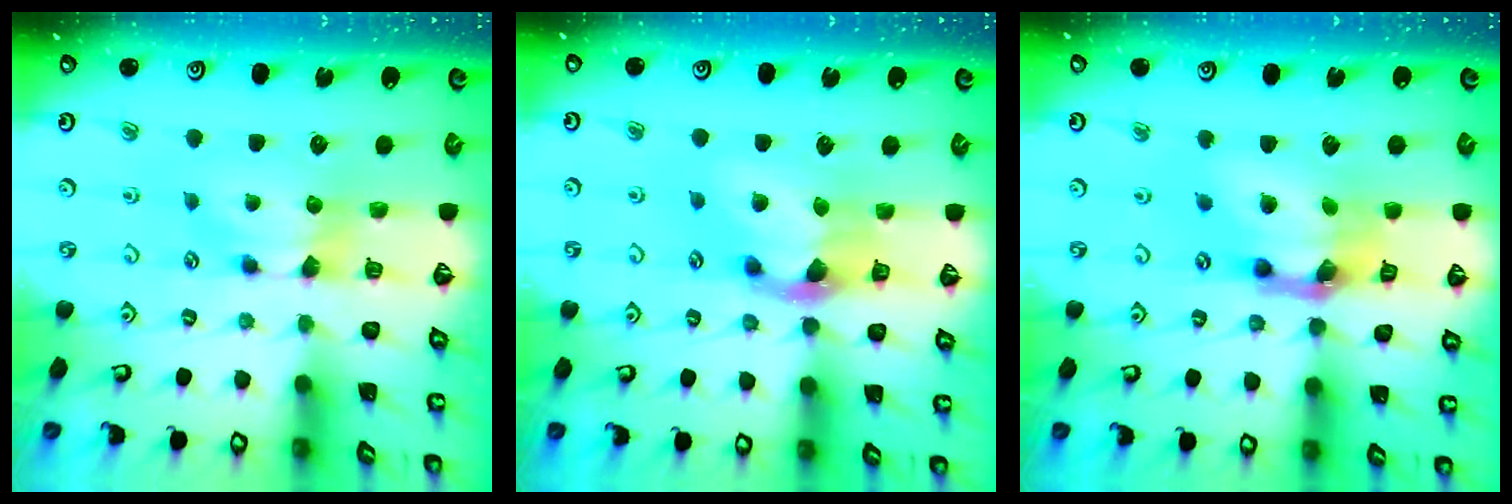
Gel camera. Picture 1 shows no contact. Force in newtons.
{"total": 4.7, "press": 4.1, "slide": 2.1}
{"total": 9.2, "press": 8.8, "slide": 2.6}